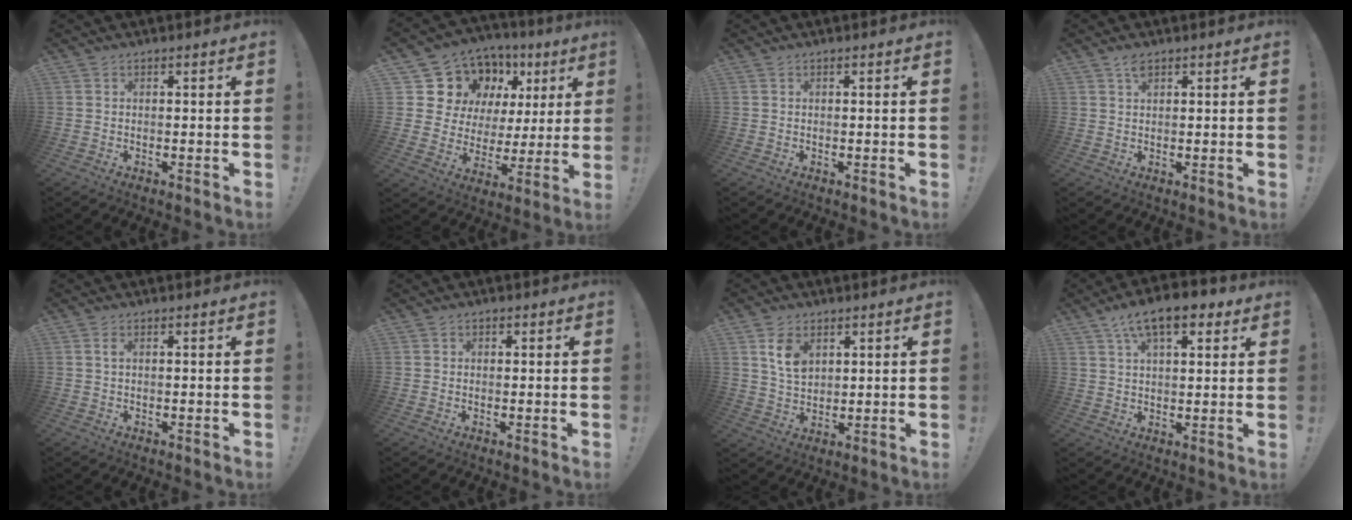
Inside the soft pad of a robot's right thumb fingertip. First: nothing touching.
{"total": 12.2, "force": [7.6, 8.9, 3.1], "torque": [-0.055, -0.066, 0.156]}
{"total": 0.0}
{"total": 2.5, "force": [1.8, 1.2, 1.3], "torque": [-0.015, -0.005, 0.029]}
{"total": 1.3, "force": [0.4, 0.4, 1.1], "torque": [-0.019, 0.001, 0.005]}
{"total": 1.0, "force": [0.1, 1.0, 0.3], "torque": [-0.001, 0.002, 0.002]}
{"total": 8.1, "force": [3.8, 5.4, 4.7], "torque": [-0.066, -0.014, 0.070]}
{"total": 12.0, "force": [6.5, 5.3, 8.5], "torque": [-0.133, -0.016, 0.114]}